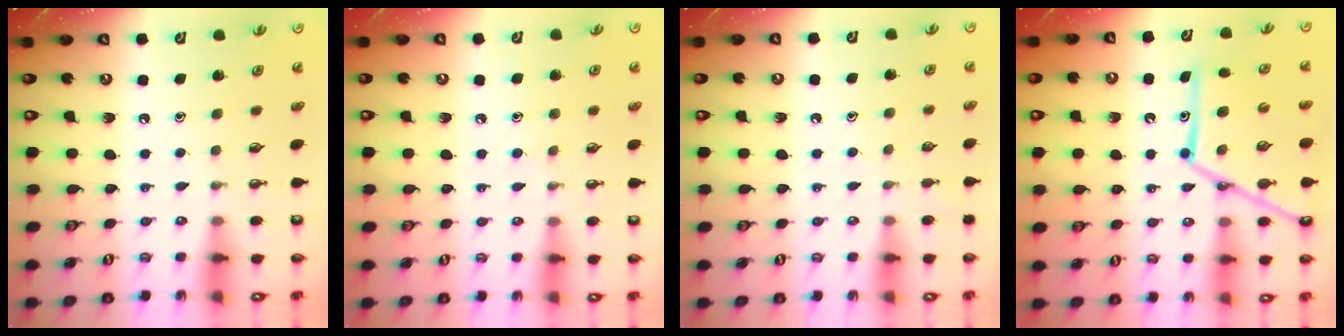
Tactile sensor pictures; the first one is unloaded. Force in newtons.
{"total": 6.0, "press": 6.0, "slide": 0.5}
{"total": 2.9, "press": 2.9, "slide": 0.4}
{"total": 18.8, "press": 18.7, "slide": 1.8}